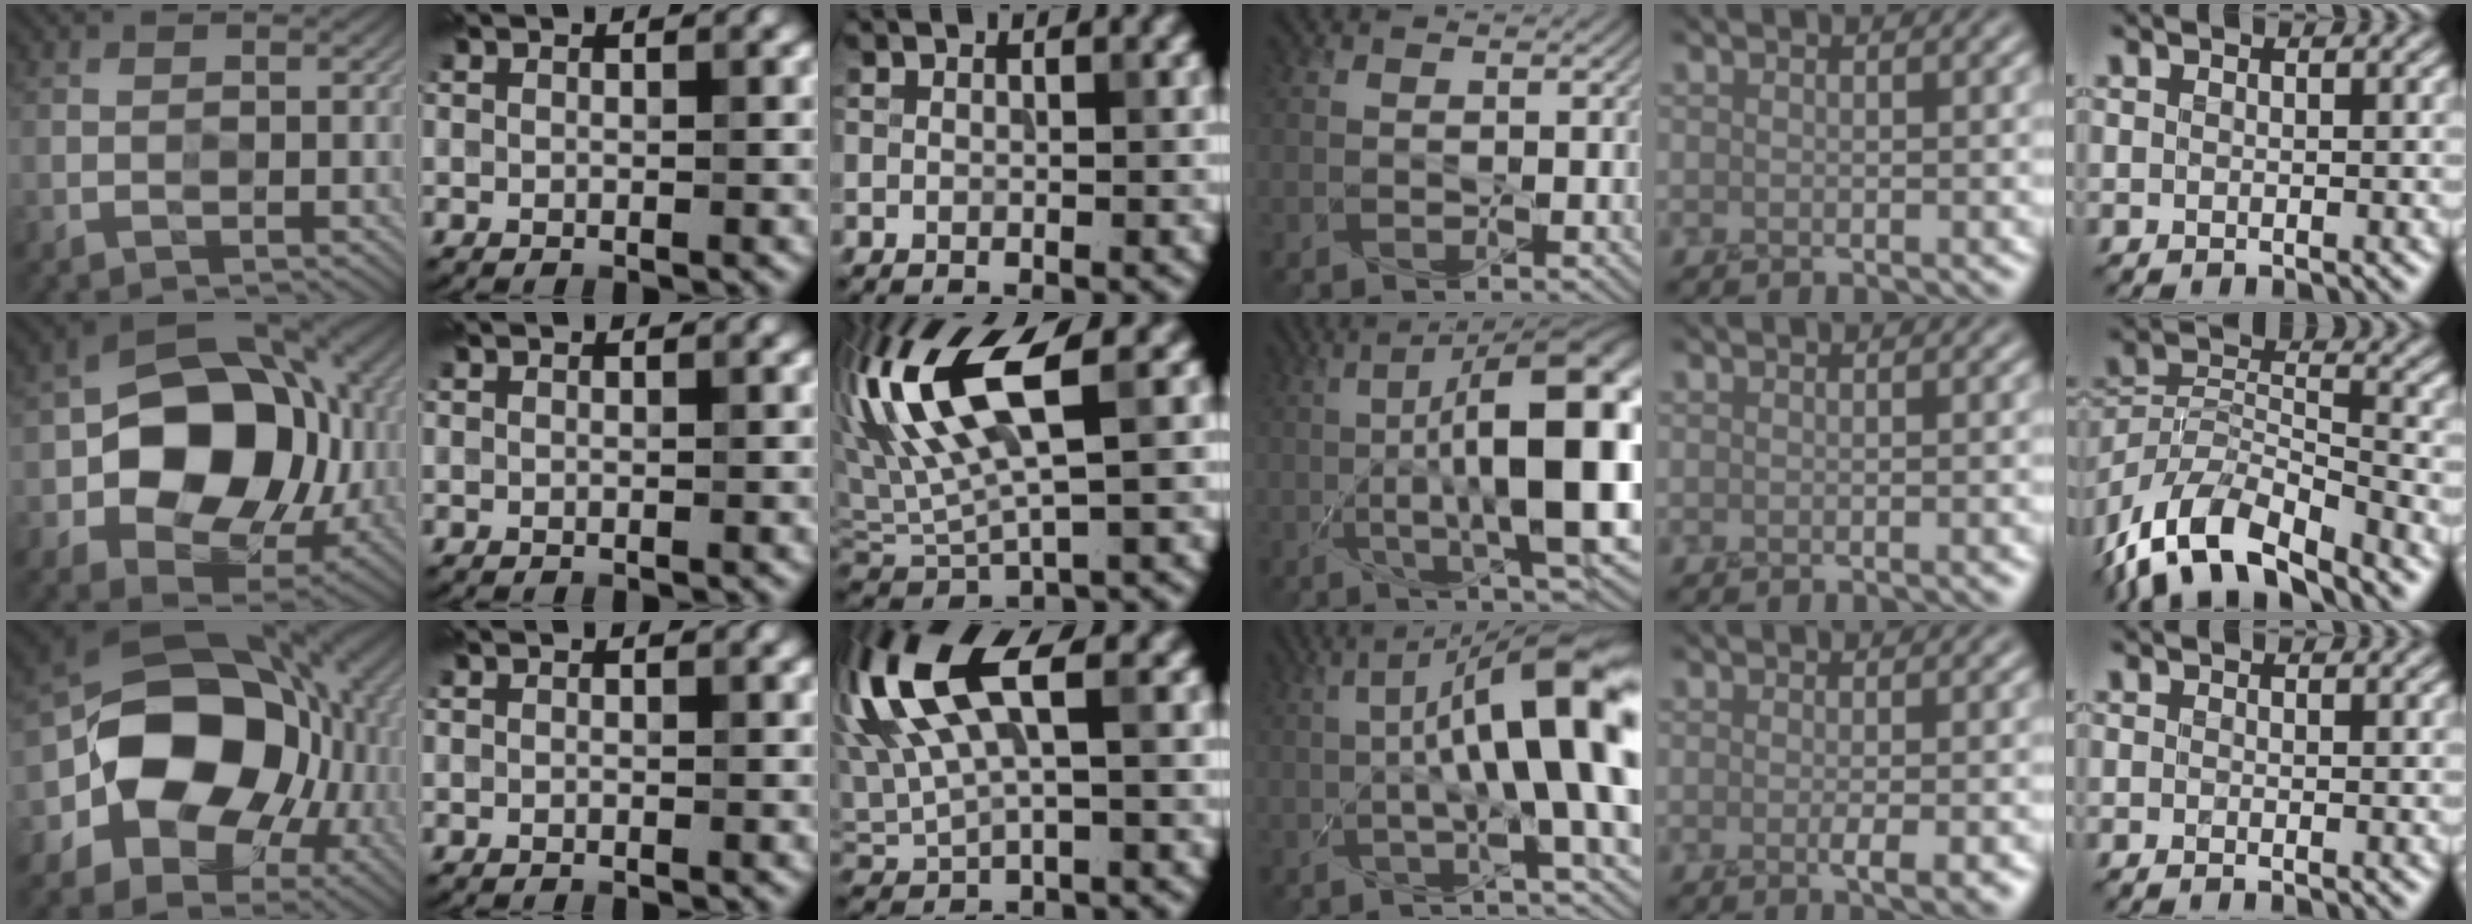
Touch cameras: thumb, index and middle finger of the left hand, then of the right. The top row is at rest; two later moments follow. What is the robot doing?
{"motion": "screw", "object": "medicine bottle"}